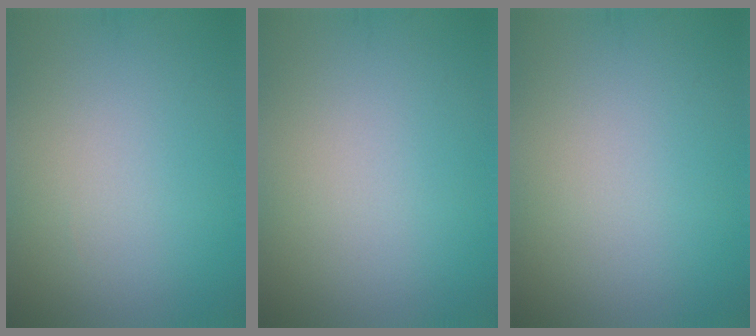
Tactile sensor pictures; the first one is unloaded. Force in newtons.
{"total": 0.0}
{"total": 0.0}